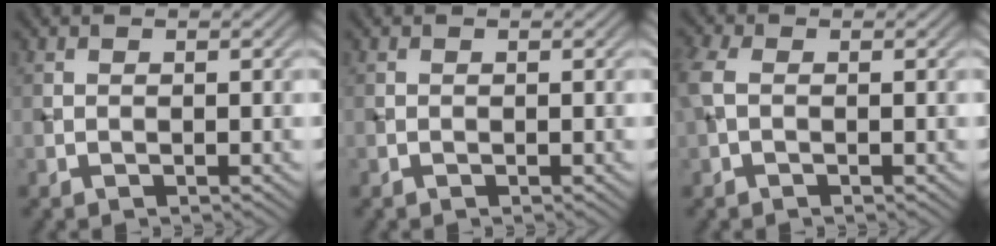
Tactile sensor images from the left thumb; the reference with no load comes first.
{"total": 0.0}
{"total": 2.7, "force": [0.1, 1.6, 2.2], "torque": [-0.068, 0.007, -0.008]}